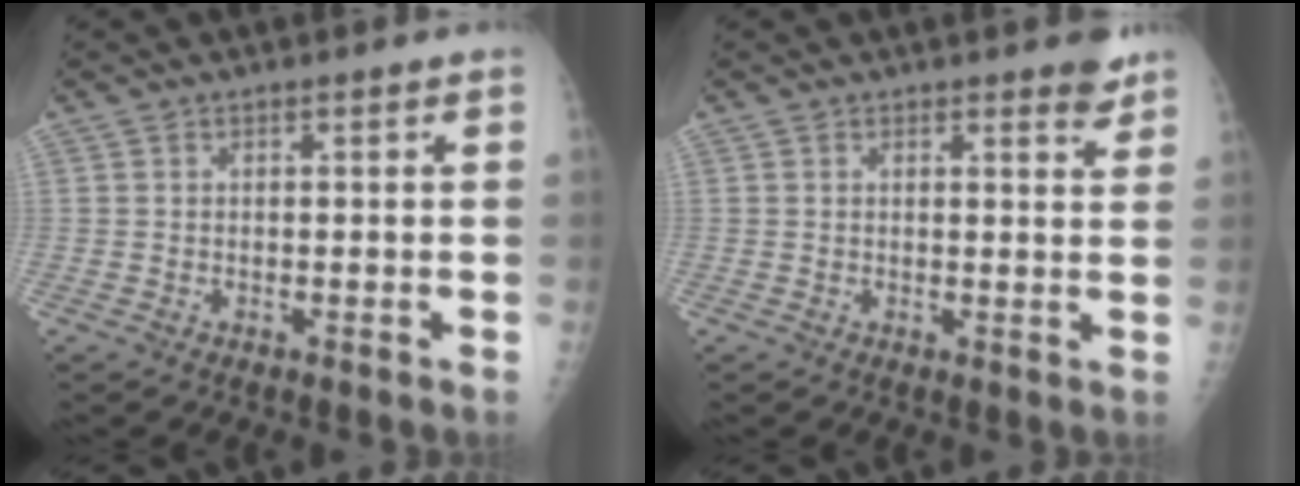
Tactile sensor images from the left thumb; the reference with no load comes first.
{"total": 3.4, "force": [2.7, 0.9, 1.8], "torque": [-0.007, -0.017, 0.029]}